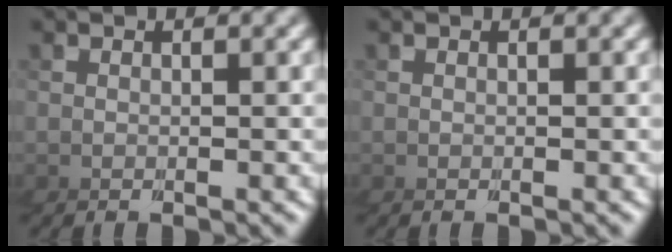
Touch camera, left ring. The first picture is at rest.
{"total": 0.0}